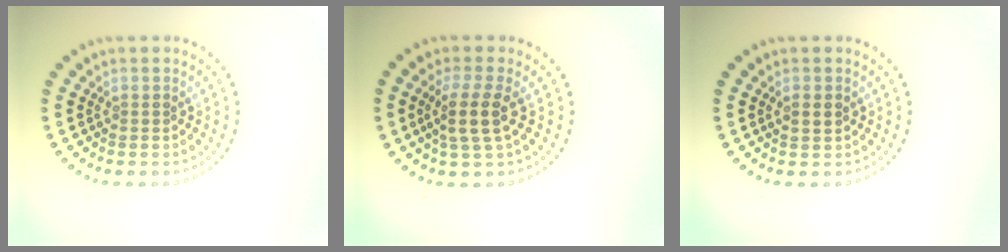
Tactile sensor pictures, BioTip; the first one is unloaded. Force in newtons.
{"total": 2.9, "press": 2.4, "slide": 1.6}
{"total": 1.7, "press": 1.7, "slide": 0.1}